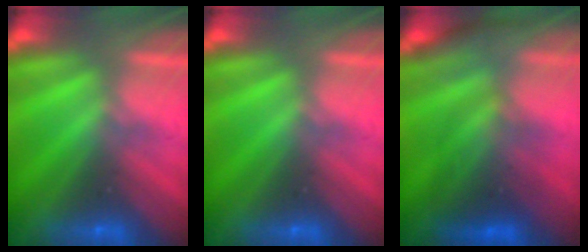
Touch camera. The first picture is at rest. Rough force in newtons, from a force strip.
{"total": 0.0}
{"total": 2.3}